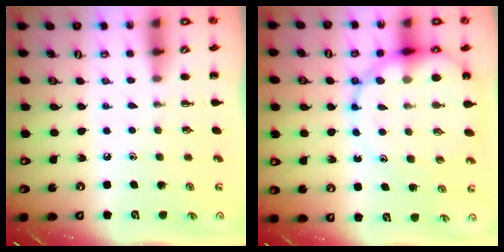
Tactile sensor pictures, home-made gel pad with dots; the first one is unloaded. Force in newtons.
{"total": 16.2, "press": 15.6, "slide": 4.3}